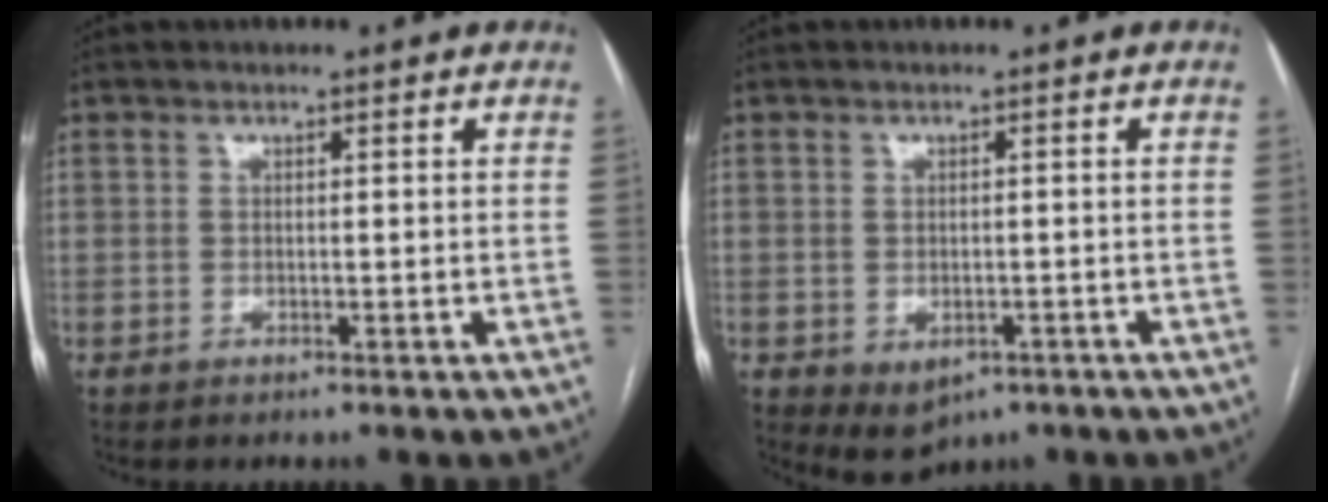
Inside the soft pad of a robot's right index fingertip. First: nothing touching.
{"total": 4.3, "force": [-2.0, 3.1, 2.2], "torque": [-0.033, -0.004, -0.014]}